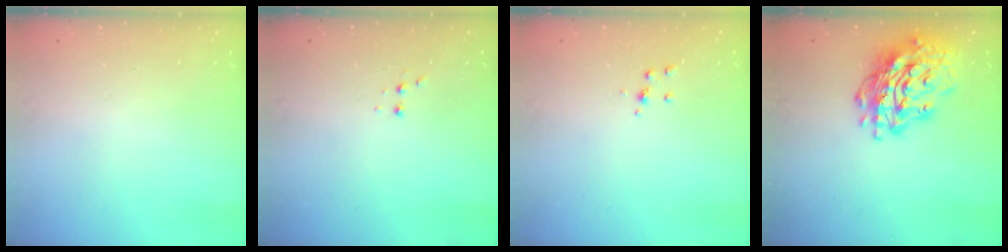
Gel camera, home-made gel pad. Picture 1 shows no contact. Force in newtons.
{"total": 2.9, "press": 2.7, "slide": 1.0}
{"total": 3.3, "press": 3.3, "slide": 0.4}
{"total": 19.1, "press": 19.0, "slide": 1.9}